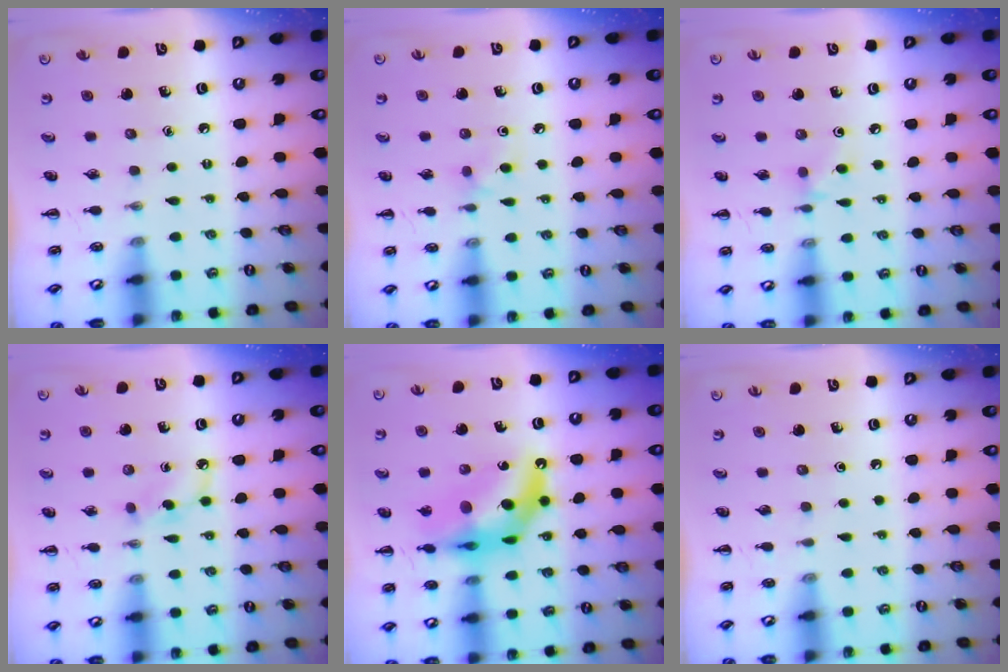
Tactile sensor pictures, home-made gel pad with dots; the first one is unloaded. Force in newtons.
{"total": 5.0, "press": 4.8, "slide": 1.4}
{"total": 4.6, "press": 4.3, "slide": 1.7}
{"total": 5.1, "press": 4.9, "slide": 1.3}
{"total": 14.5, "press": 14.0, "slide": 4.1}
{"total": 0.0}